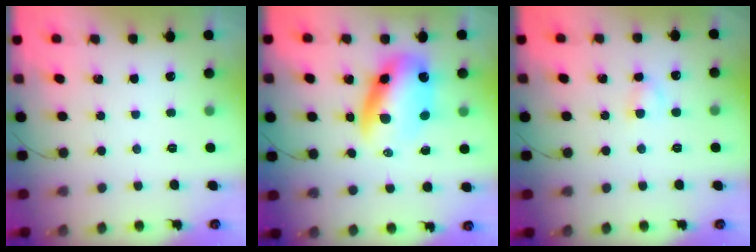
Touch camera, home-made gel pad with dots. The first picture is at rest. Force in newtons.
{"total": 12.7, "press": 12.4, "slide": 3.1}
{"total": 2.8, "press": 2.6, "slide": 1.2}